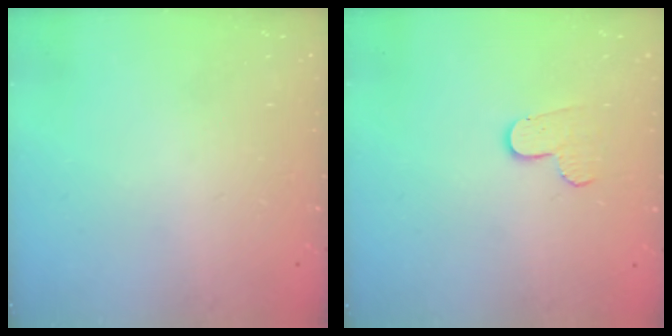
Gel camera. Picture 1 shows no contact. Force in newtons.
{"total": 6.6, "press": 6.6, "slide": 0.6}